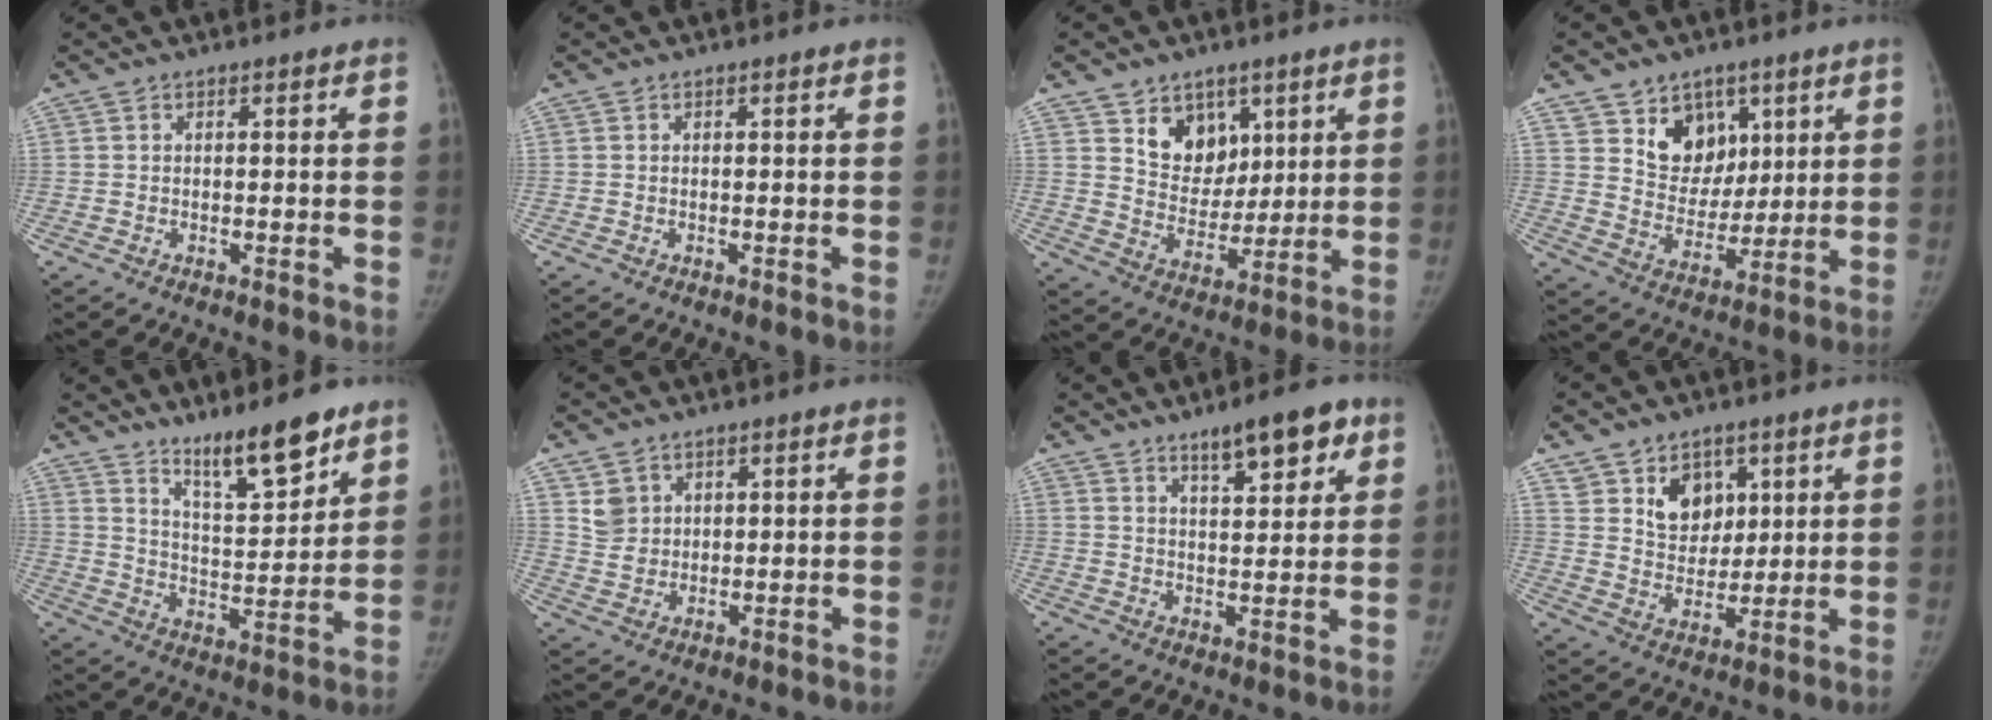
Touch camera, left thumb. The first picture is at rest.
{"total": 0.0}
{"total": 10.3, "force": [5.5, 7.6, 4.3], "torque": [-0.032, -0.036, 0.104]}
{"total": 11.2, "force": [6.0, 8.5, 4.1], "torque": [-0.026, -0.036, 0.114]}
{"total": 12.5, "force": [9.4, 2.7, 7.8], "torque": [-0.104, -0.074, 0.165]}
{"total": 4.7, "force": [2.5, 3.7, 1.4], "torque": [-0.006, -0.018, 0.056]}
{"total": 9.4, "force": [5.8, 3.0, 6.7], "torque": [-0.077, -0.028, 0.089]}
{"total": 9.7, "force": [4.6, 7.1, 4.8], "torque": [-0.042, -0.030, 0.087]}